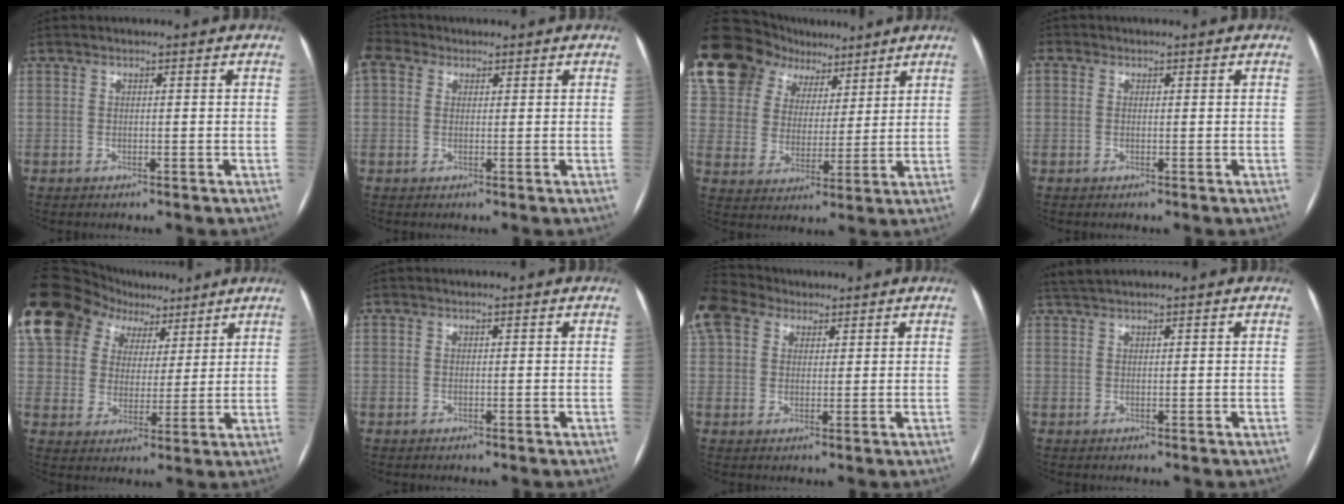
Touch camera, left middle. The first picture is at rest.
{"total": 4.5, "force": [2.3, 3.1, 2.2], "torque": [-0.058, 0.033, 0.048]}
{"total": 24.2, "force": [16.0, 15.4, 9.8], "torque": [-0.259, 0.080, 0.290]}
{"total": 1.1, "force": [0.2, 0.9, 0.6], "torque": [-0.019, 0.007, 0.003]}
{"total": 20.1, "force": [12.5, 13.2, 8.5], "torque": [-0.198, 0.083, 0.222]}
{"total": 0.0}
{"total": 10.6, "force": [6.8, 6.9, 4.3], "torque": [-0.118, 0.053, 0.132]}
{"total": 2.3, "force": [2.1, 0.0, 1.0], "torque": [-0.025, 0.018, 0.045]}